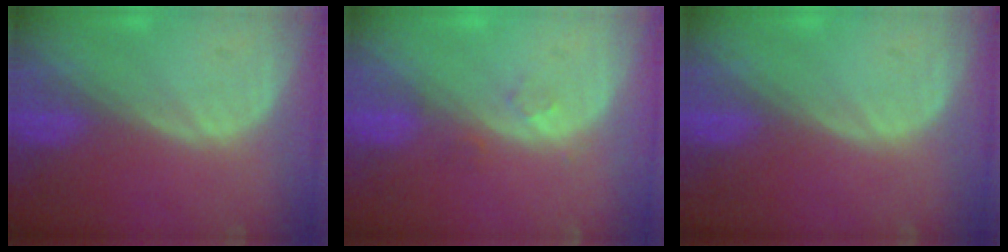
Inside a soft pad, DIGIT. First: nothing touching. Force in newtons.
{"total": 1.4, "press": 1.4, "slide": 0.1}
{"total": 0.0}